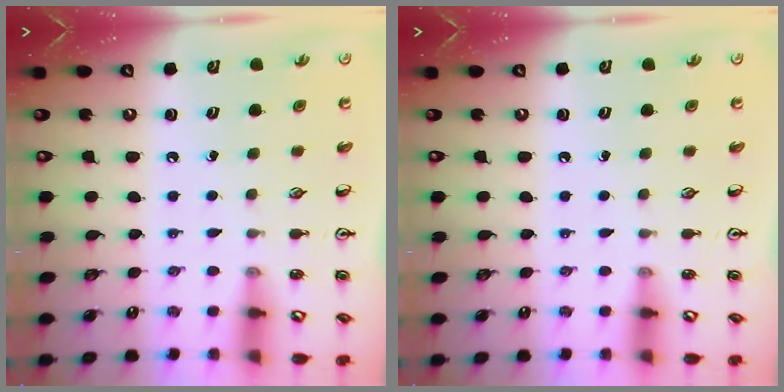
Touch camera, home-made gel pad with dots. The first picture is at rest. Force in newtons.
{"total": 0.0}